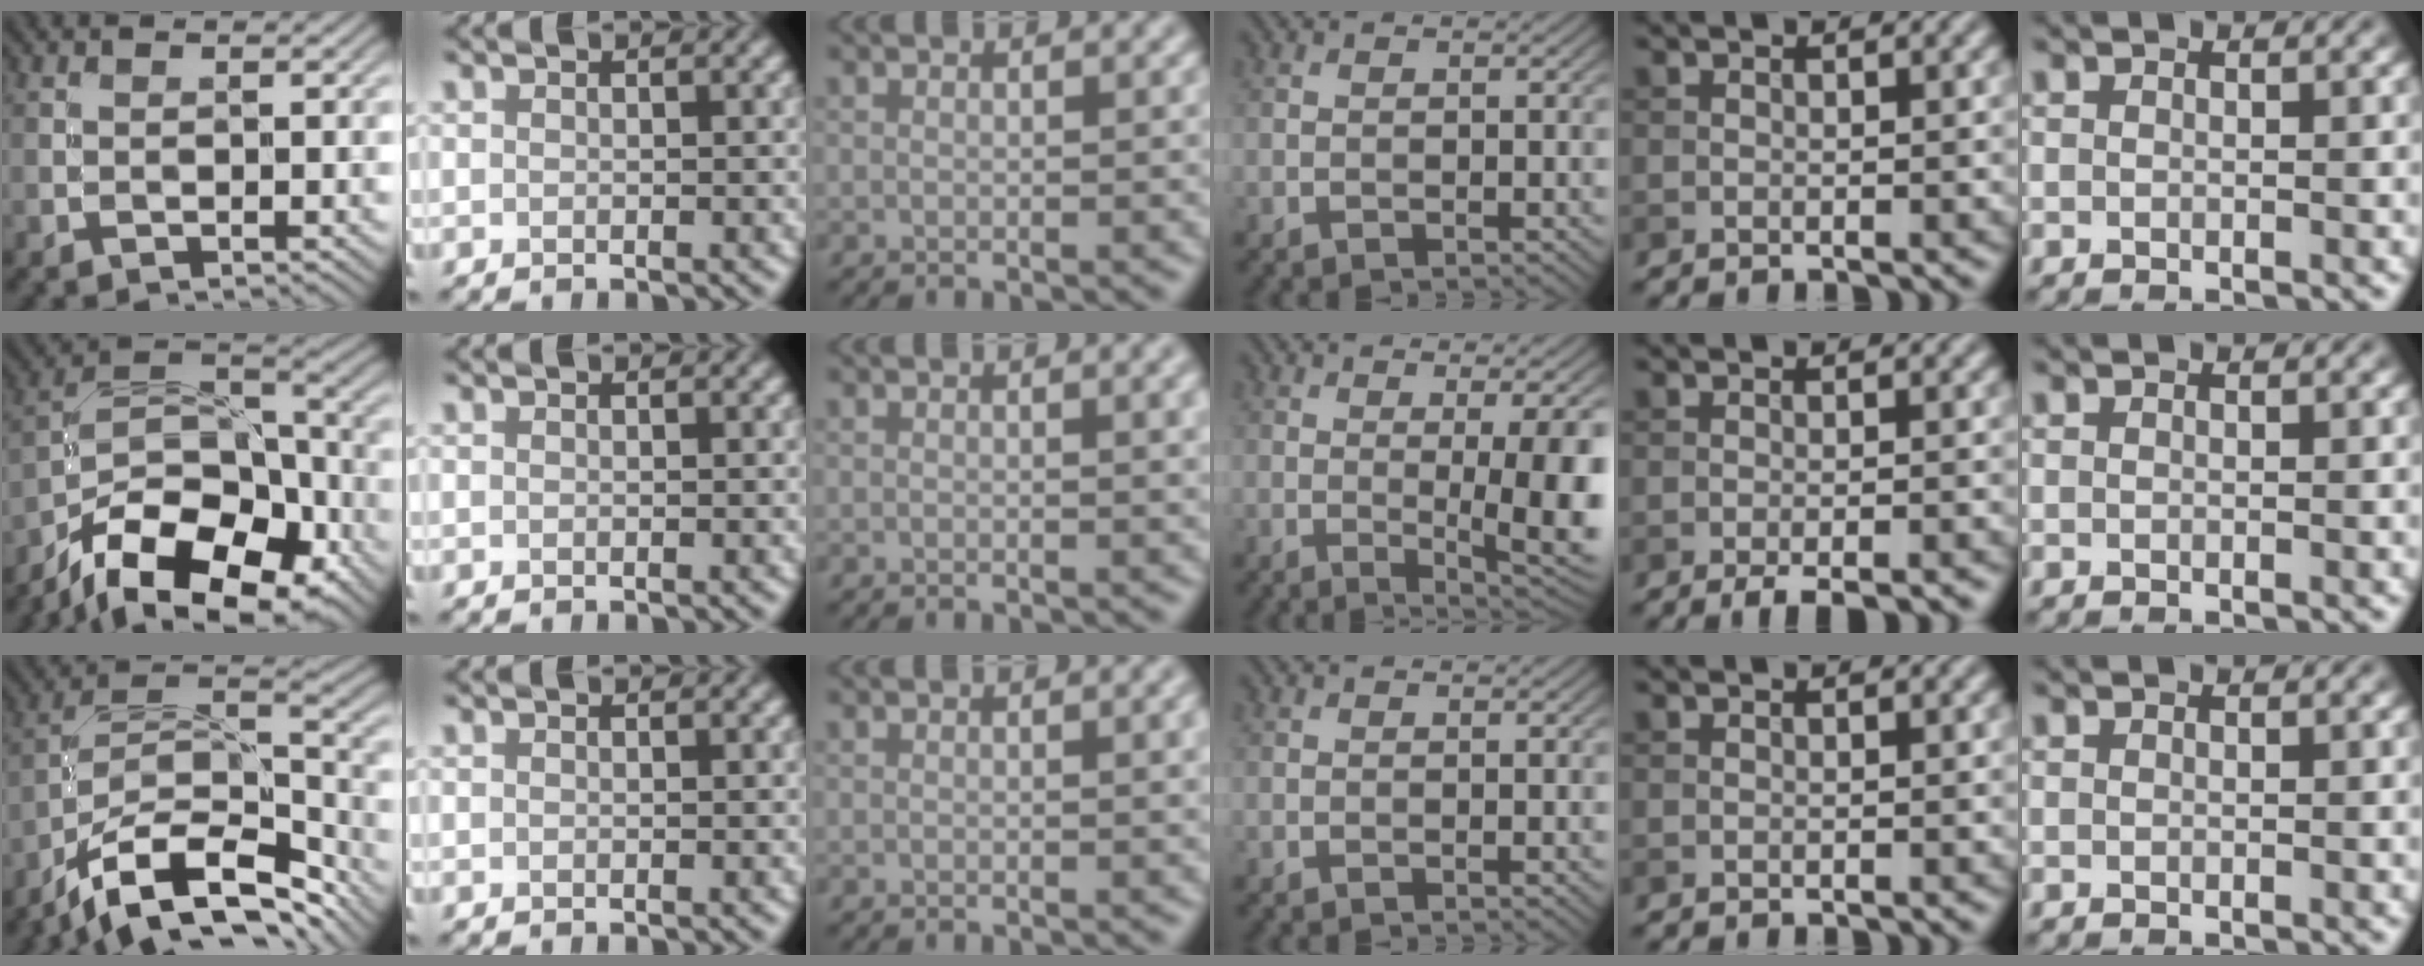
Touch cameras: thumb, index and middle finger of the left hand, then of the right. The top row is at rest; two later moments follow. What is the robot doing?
{"motion": "screw", "object": "medicine bottle"}